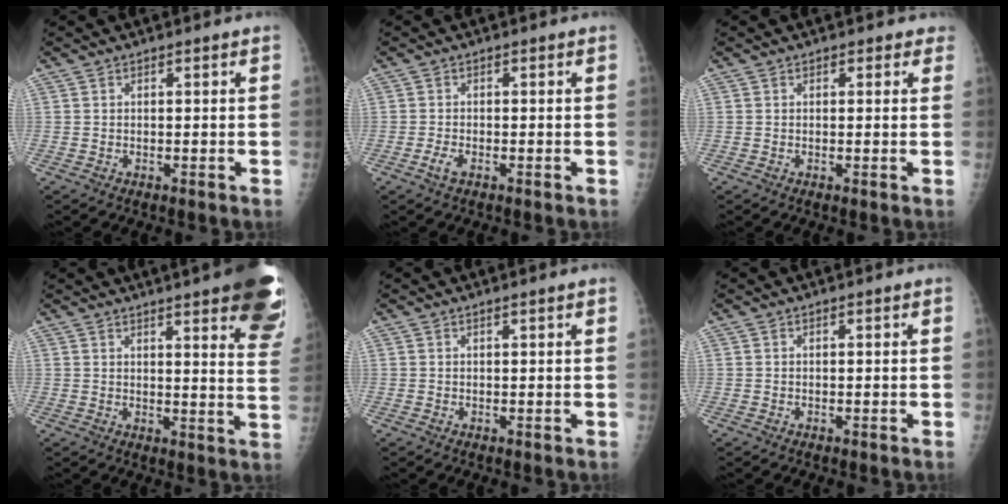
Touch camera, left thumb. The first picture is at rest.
{"total": 1.9, "force": [-1.0, 0.9, 1.4], "torque": [-0.030, 0.000, -0.022]}
{"total": 1.6, "force": [1.0, 1.2, 0.5], "torque": [0.018, -0.002, 0.004]}
{"total": 20.1, "force": [13.1, 4.1, 14.8], "torque": [-0.152, -0.047, 0.145]}
{"total": 0.7, "force": [0.5, 0.1, 0.4], "torque": [-0.006, -0.001, 0.007]}
{"total": 0.0}